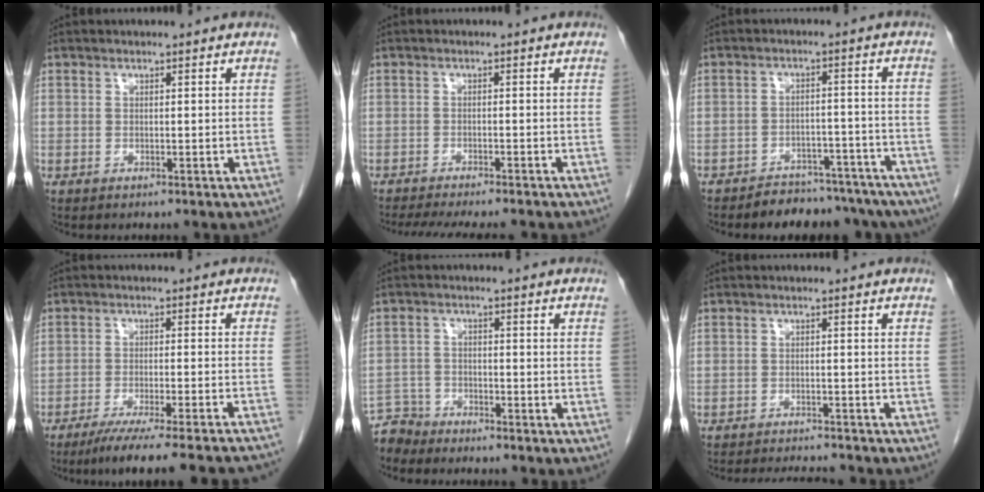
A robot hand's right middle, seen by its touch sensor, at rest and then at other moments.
{"total": 7.1, "force": [-6.0, -0.6, 3.8], "torque": [-0.049, -0.016, -0.094]}
{"total": 12.3, "force": [-10.6, 5.4, 3.2], "torque": [-0.021, 0.018, -0.123]}
{"total": 19.1, "force": [-17.2, -0.7, 8.2], "torque": [-0.082, -0.040, -0.232]}
{"total": 3.9, "force": [-3.6, 0.8, -1.0], "torque": [0.023, -0.005, -0.069]}
{"total": 7.2, "force": [-6.9, 0.5, 2.0], "torque": [-0.030, -0.008, -0.098]}